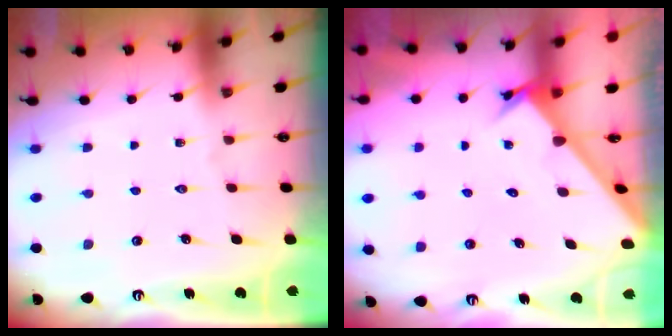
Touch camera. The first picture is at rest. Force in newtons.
{"total": 2.8, "press": 2.7, "slide": 0.3}